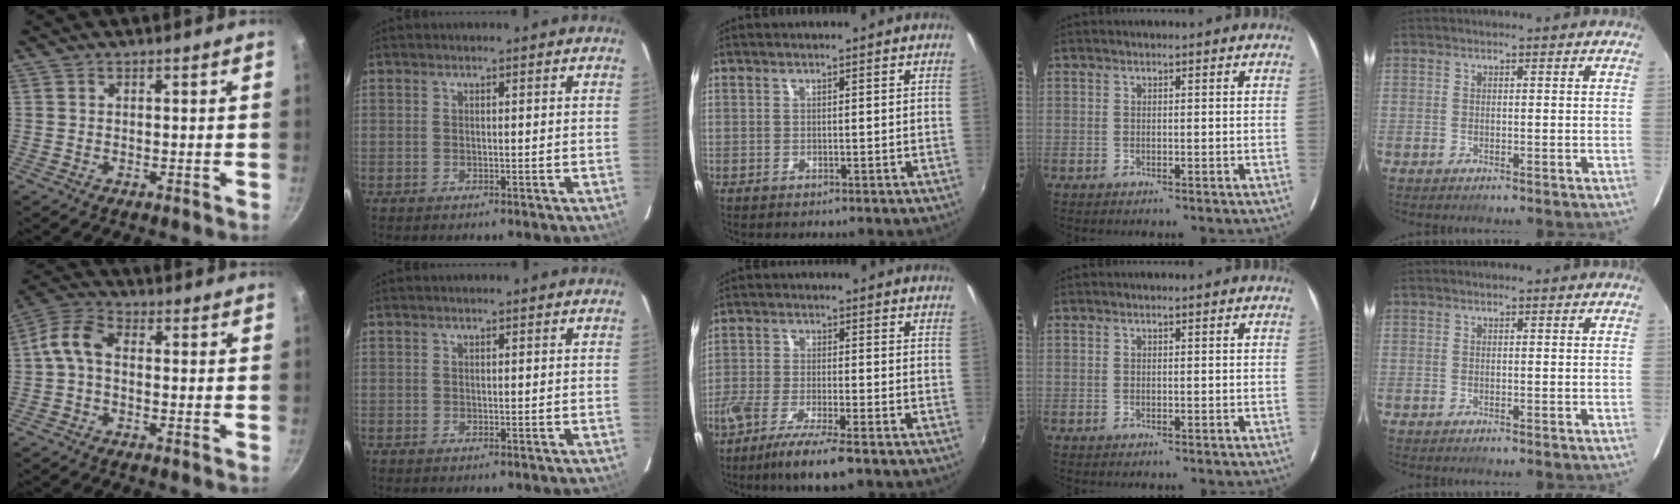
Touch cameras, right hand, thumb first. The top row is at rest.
{"thumb": {"total": 6.0, "force": [-0.7, 3.6, 4.7], "torque": [-0.103, 0.029, -0.028]}, "middle": {"total": 9.3, "force": [-6.5, 1.2, 6.6], "torque": [-0.145, -0.023, -0.121]}}